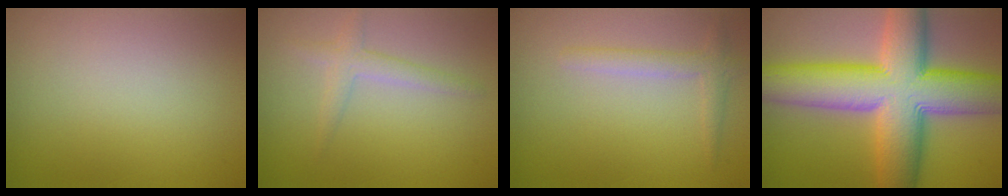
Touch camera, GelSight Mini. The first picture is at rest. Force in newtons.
{"total": 1.2, "press": 1.2, "slide": 0.1}
{"total": 1.9, "press": 1.9, "slide": 0.0}
{"total": 14.2, "press": 14.2, "slide": 0.2}